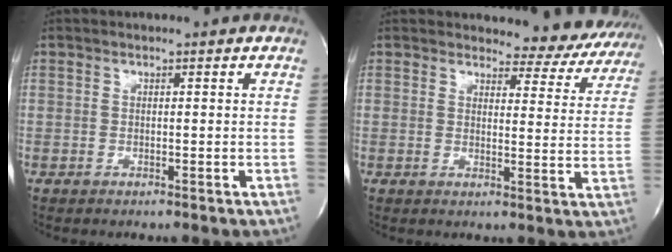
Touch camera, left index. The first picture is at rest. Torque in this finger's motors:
{"motor_torque": [0.96, -0.95, 0.16, 0.02]}